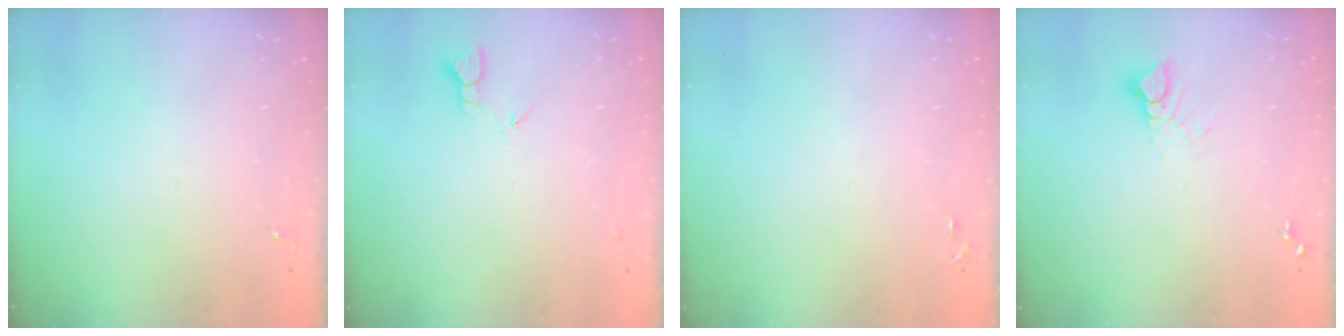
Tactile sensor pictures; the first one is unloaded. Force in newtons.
{"total": 2.3, "press": 2.3, "slide": 0.1}
{"total": 2.5, "press": 2.5, "slide": 0.3}
{"total": 4.0, "press": 3.9, "slide": 0.4}